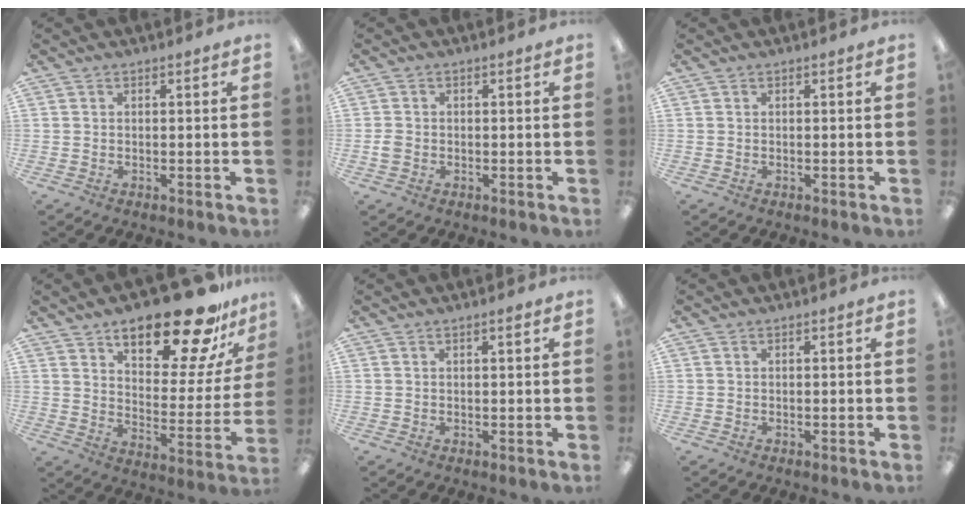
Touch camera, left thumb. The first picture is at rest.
{"total": 2.0, "force": [-0.5, 1.6, 1.0], "torque": [-0.017, 0.003, -0.009]}
{"total": 0.0}
{"total": 23.7, "force": [17.0, 8.3, 14.3], "torque": [-0.194, -0.112, 0.276]}
{"total": 1.0, "force": [0.6, 0.1, 0.8], "torque": [-0.016, 0.000, 0.010]}
{"total": 0.0}